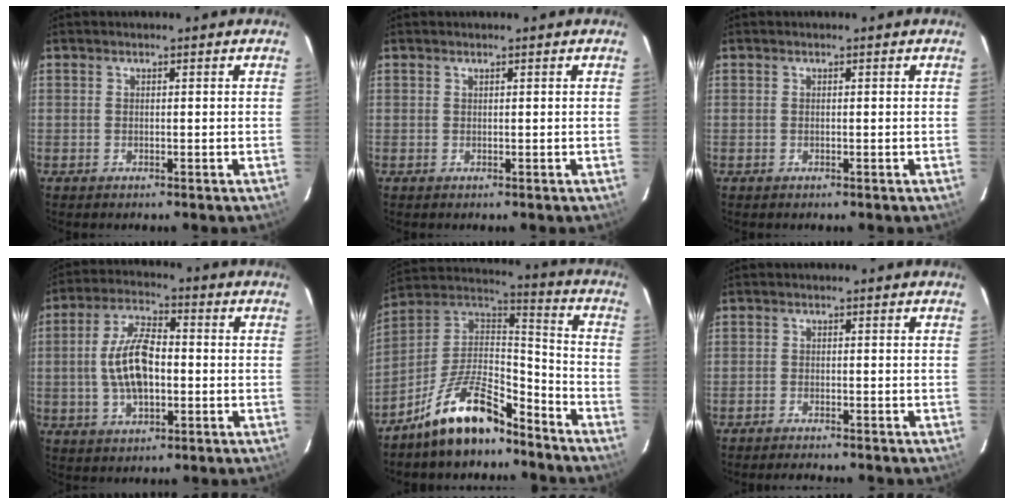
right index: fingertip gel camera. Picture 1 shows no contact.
{"total": 0.0}
{"total": 0.0}
{"total": 11.2, "force": [-1.0, 5.5, 9.7], "torque": [-0.193, 0.010, -0.015]}
{"total": 15.2, "force": [-10.8, 5.8, 9.1], "torque": [-0.189, 0.022, -0.195]}
{"total": 4.5, "force": [-4.2, 0.6, 1.6], "torque": [-0.047, -0.010, -0.066]}